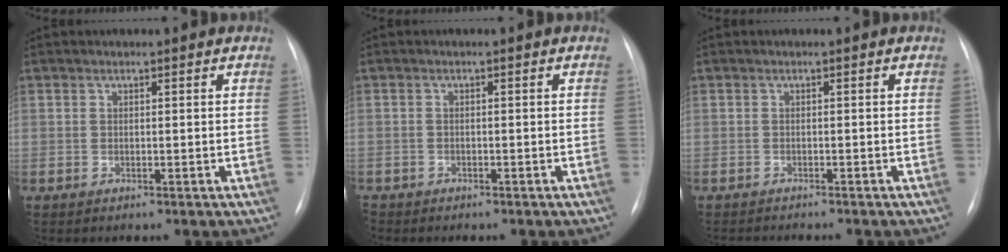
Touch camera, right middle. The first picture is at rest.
{"total": 2.0, "force": [-1.7, 1.0, 0.5], "torque": [-0.012, -0.003, -0.022]}
{"total": 4.6, "force": [-4.2, 0.3, 1.8], "torque": [-0.019, -0.010, -0.054]}